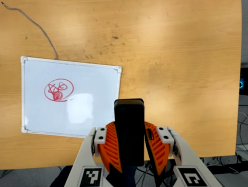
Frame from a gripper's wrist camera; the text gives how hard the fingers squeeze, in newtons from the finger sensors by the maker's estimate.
{"total": 10.7, "left": 8.7, "right": 12.7}